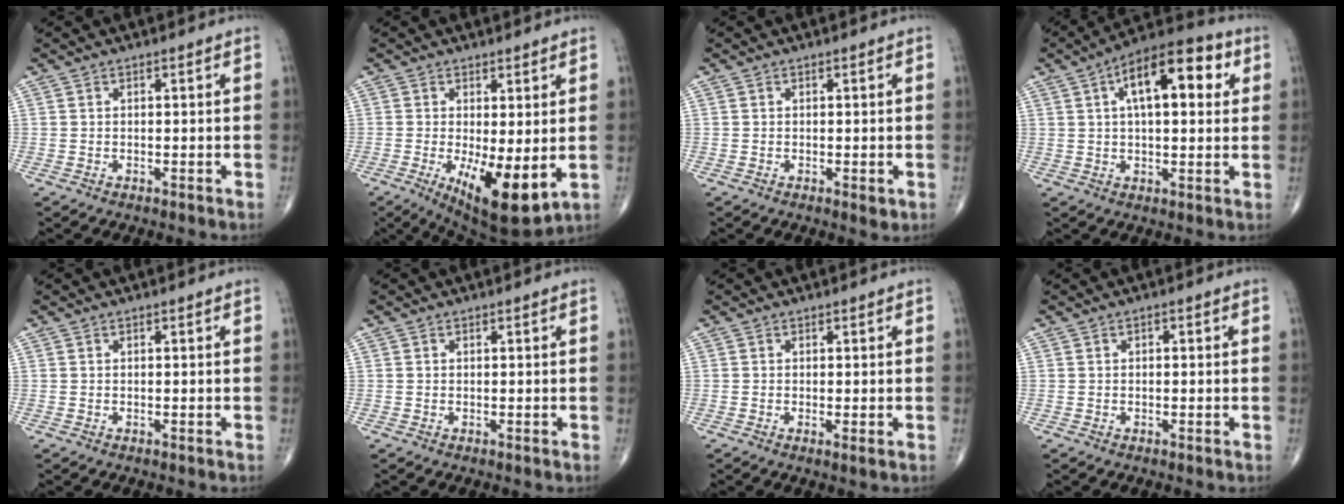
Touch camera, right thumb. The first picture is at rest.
{"total": 11.1, "force": [-1.9, 3.8, 10.3], "torque": [-0.161, -0.028, -0.017]}
{"total": 1.5, "force": [-0.3, 0.6, 1.3], "torque": [-0.015, -0.003, -0.003]}
{"total": 15.4, "force": [4.7, 6.9, 13.0], "torque": [-0.172, 0.022, 0.064]}
{"total": 0.0}
{"total": 0.0}
{"total": 1.1, "force": [-0.1, 0.1, 1.0], "torque": [-0.024, -0.006, -0.004]}
{"total": 0.7, "force": [0.1, 0.4, 0.5], "torque": [-0.005, 0.001, 0.000]}